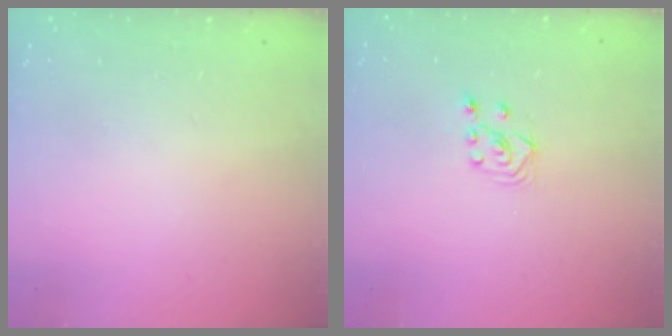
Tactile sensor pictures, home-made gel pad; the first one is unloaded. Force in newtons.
{"total": 2.6, "press": 2.5, "slide": 1.0}